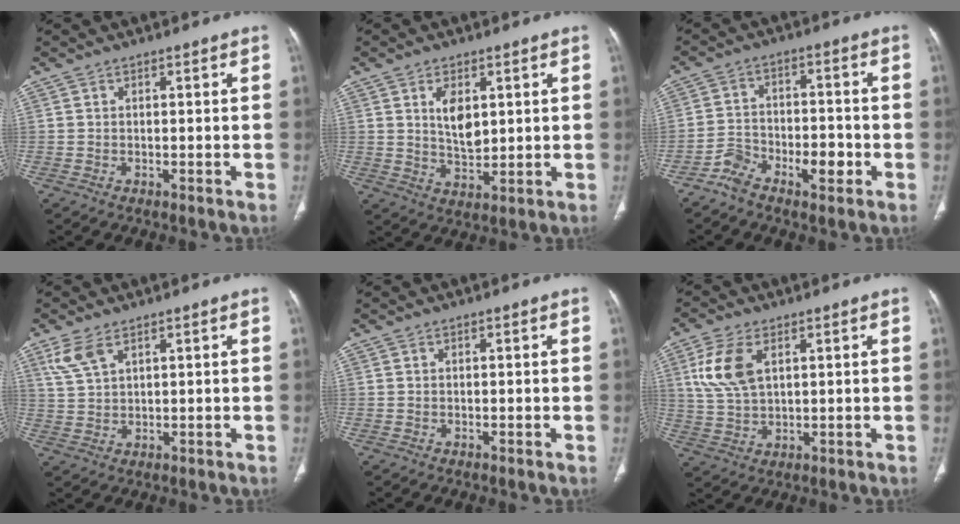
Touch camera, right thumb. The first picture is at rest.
{"total": 6.6, "force": [2.1, 3.6, 5.2], "torque": [-0.074, -0.017, 0.043]}
{"total": 7.2, "force": [-4.2, 3.4, 4.8], "torque": [-0.075, 0.032, -0.073]}
{"total": 4.8, "force": [2.9, 2.2, 3.2], "torque": [-0.072, -0.003, 0.070]}
{"total": 0.0}
{"total": 8.8, "force": [3.1, 4.8, 6.7], "torque": [-0.146, -0.005, 0.063]}